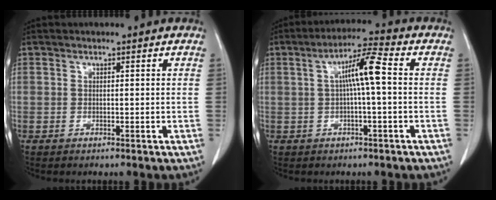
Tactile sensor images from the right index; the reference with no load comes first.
{"total": 6.7, "force": [0.6, 0.3, 6.7], "torque": [-0.118, 0.019, 0.007]}